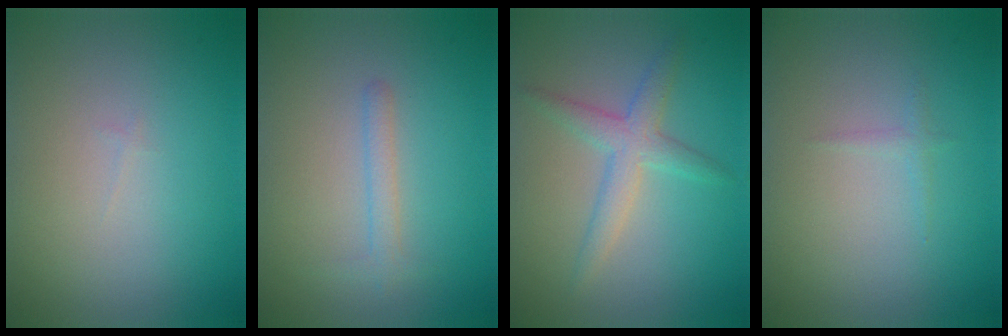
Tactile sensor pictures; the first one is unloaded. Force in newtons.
{"total": 1.3, "press": 1.3, "slide": 0.1}
{"total": 3.0, "press": 3.0, "slide": 0.2}
{"total": 0.6, "press": 0.6, "slide": 0.1}